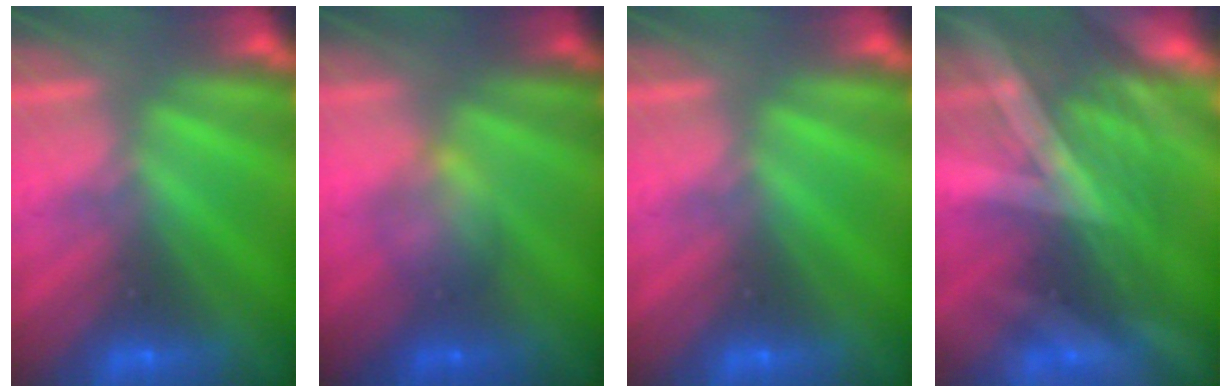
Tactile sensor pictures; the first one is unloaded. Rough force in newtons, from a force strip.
{"total": 2.1}
{"total": 0.0}
{"total": 3.0}